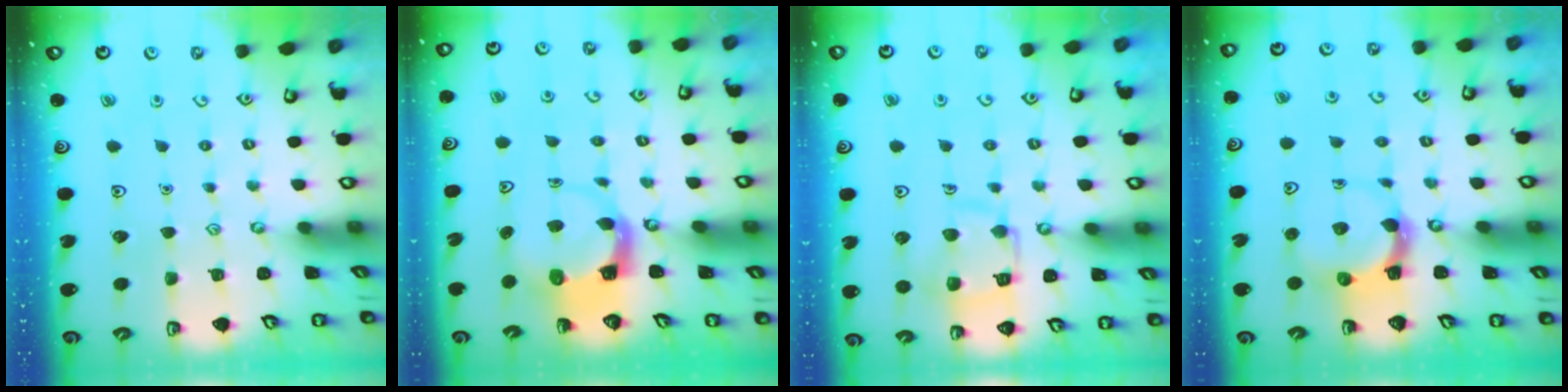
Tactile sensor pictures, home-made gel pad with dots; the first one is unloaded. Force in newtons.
{"total": 3.9, "press": 3.9, "slide": 0.6}
{"total": 13.1, "press": 13.0, "slide": 1.4}
{"total": 4.8, "press": 4.8, "slide": 0.6}